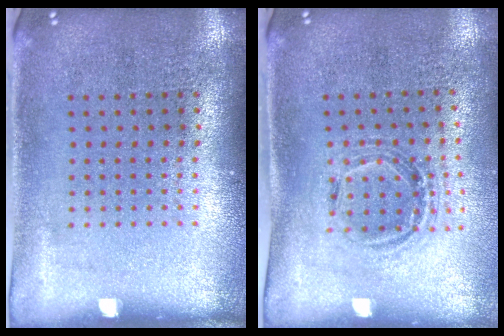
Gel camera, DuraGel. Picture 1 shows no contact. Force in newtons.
{"total": 1.0, "press": 1.0, "slide": 0.1}